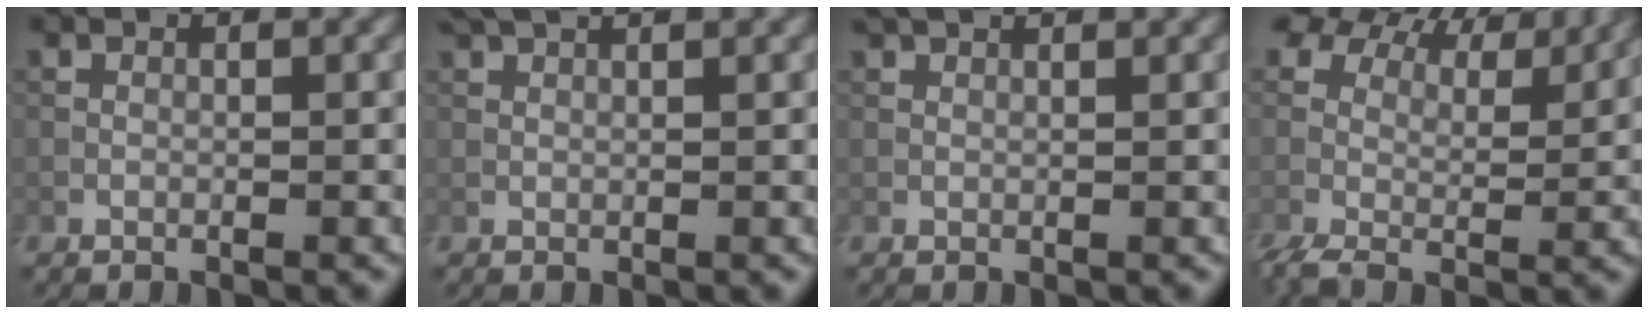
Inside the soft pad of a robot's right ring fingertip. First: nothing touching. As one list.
[{"total": 3.8, "force": [2.7, 1.2, 2.4], "torque": [-0.031, 0.012, 0.022]}, {"total": 3.2, "force": [2.4, 1.0, 1.8], "torque": [-0.023, 0.006, 0.014]}, {"total": 9.3, "force": [6.3, 4.3, 5.3], "torque": [-0.115, 0.005, 0.107]}]